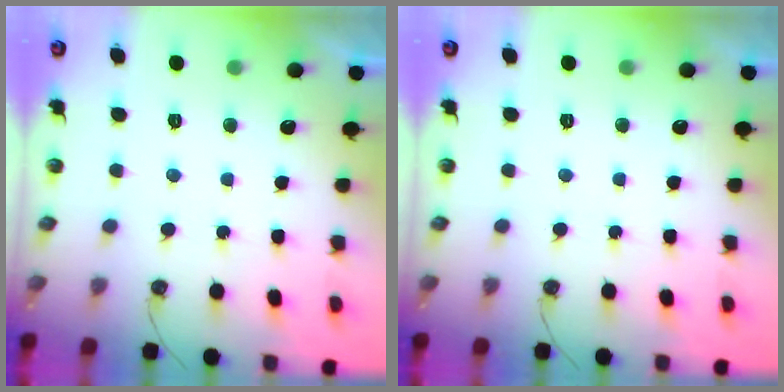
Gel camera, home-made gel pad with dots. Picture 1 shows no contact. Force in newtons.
{"total": 0.8, "press": 0.5, "slide": 0.6}